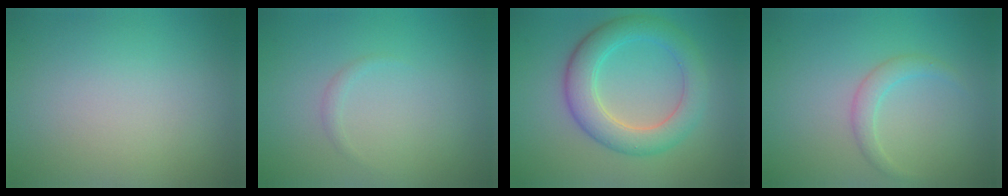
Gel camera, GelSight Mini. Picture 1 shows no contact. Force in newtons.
{"total": 0.6, "press": 0.6, "slide": 0.0}
{"total": 5.4, "press": 5.4, "slide": 0.1}
{"total": 1.7, "press": 1.7, "slide": 0.1}